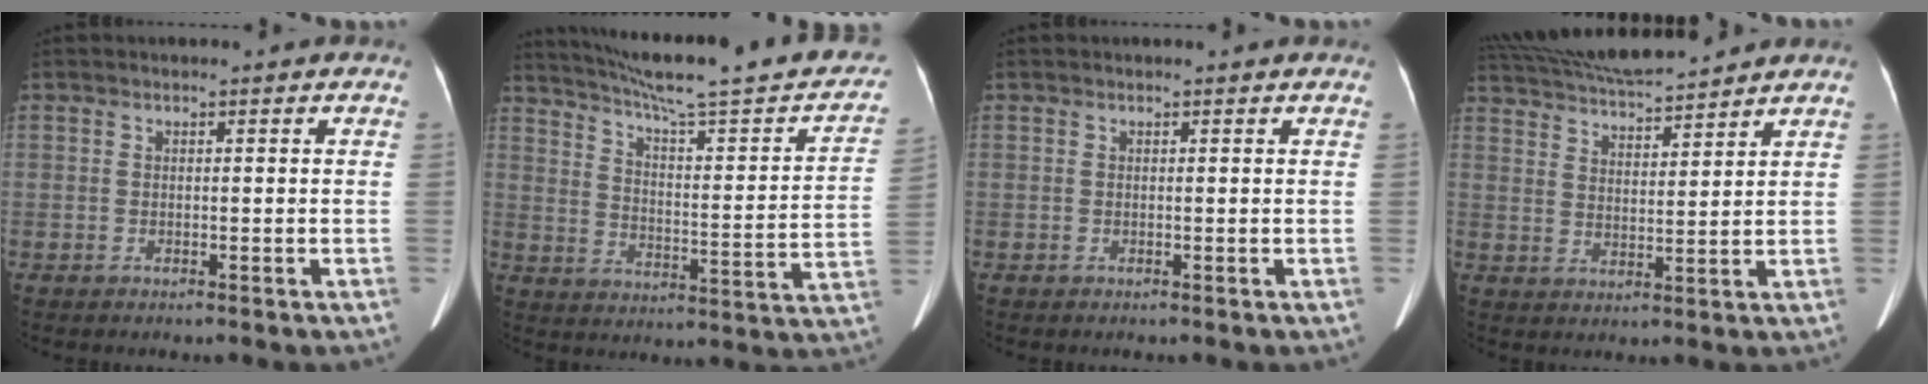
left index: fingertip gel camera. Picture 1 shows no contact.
{"total": 26.3, "force": [22.1, 2.6, 13.9], "torque": [-0.209, -0.027, 0.289]}
{"total": 0.9, "force": [0.9, 0.0, 0.3], "torque": [-0.009, 0.007, 0.008]}
{"total": 14.1, "force": [13.0, 1.2, 5.3], "torque": [-0.109, 0.024, 0.219]}